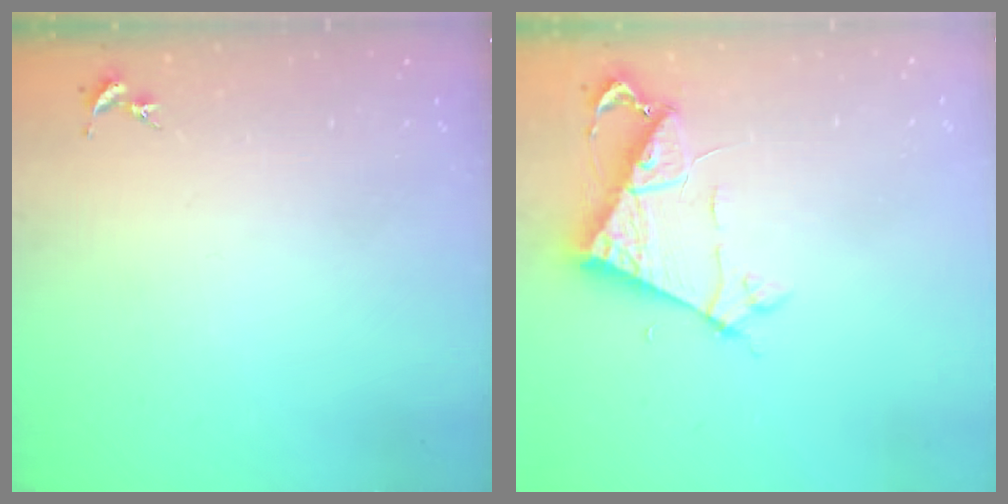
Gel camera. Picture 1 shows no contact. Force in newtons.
{"total": 6.9, "press": 6.9, "slide": 0.7}